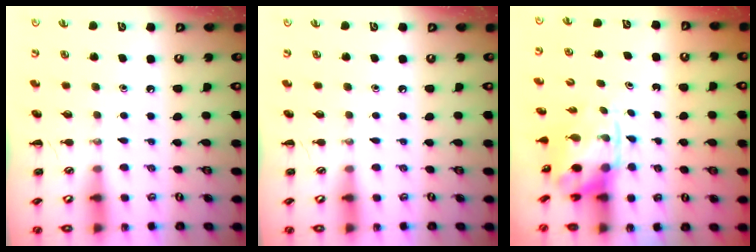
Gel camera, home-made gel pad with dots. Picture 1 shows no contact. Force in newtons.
{"total": 0.0}
{"total": 3.8, "press": 3.7, "slide": 0.8}